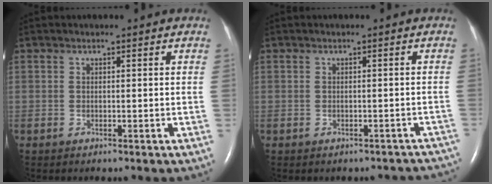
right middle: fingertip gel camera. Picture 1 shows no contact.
{"total": 5.8, "force": [-5.1, 2.5, 1.2], "torque": [-0.005, 0.010, -0.044]}